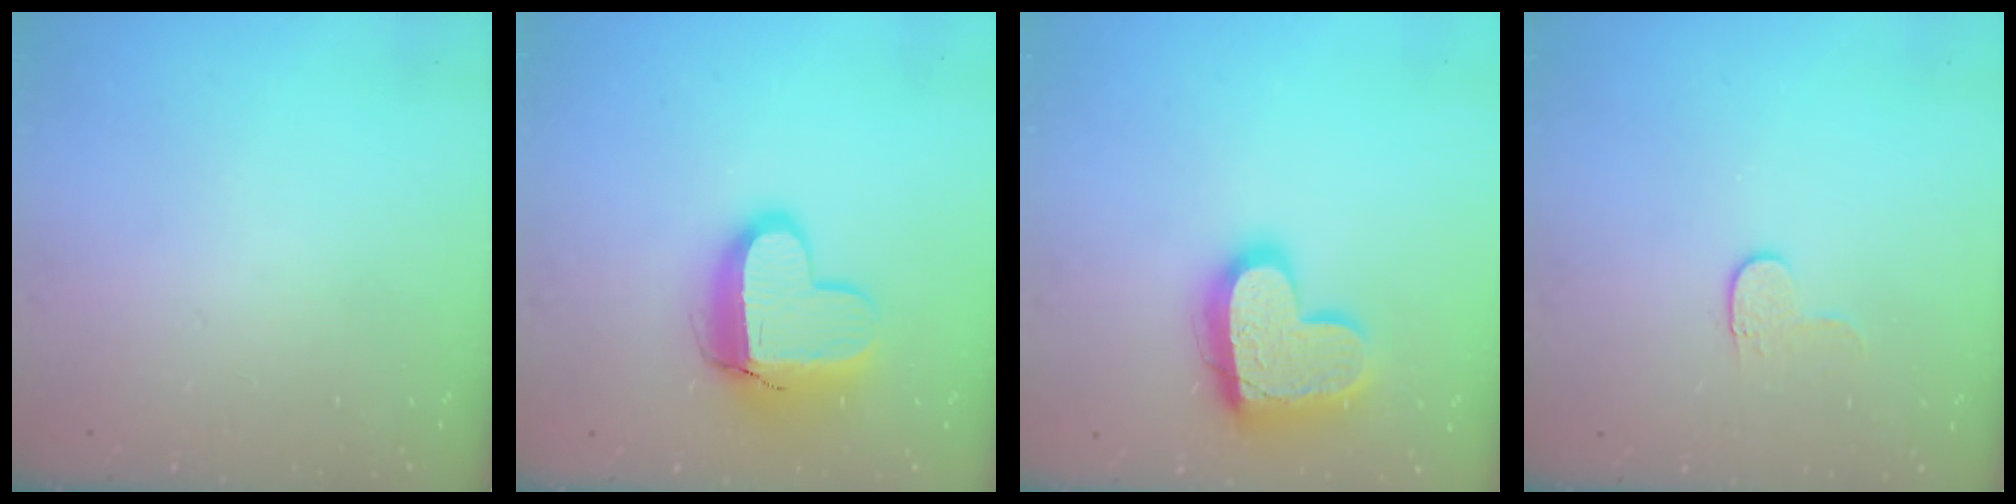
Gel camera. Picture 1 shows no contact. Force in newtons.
{"total": 12.3, "press": 12.2, "slide": 1.3}
{"total": 17.5, "press": 17.4, "slide": 1.3}
{"total": 3.9, "press": 3.9, "slide": 0.5}